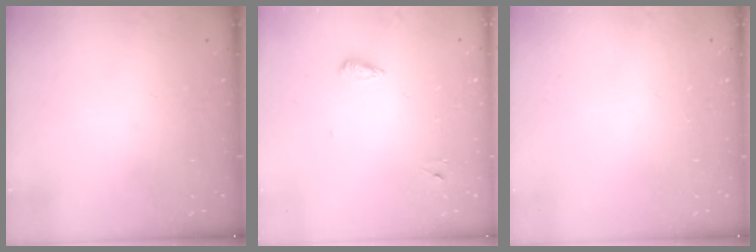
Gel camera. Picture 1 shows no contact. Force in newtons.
{"total": 4.6, "press": 4.4, "slide": 1.0}
{"total": 0.0}